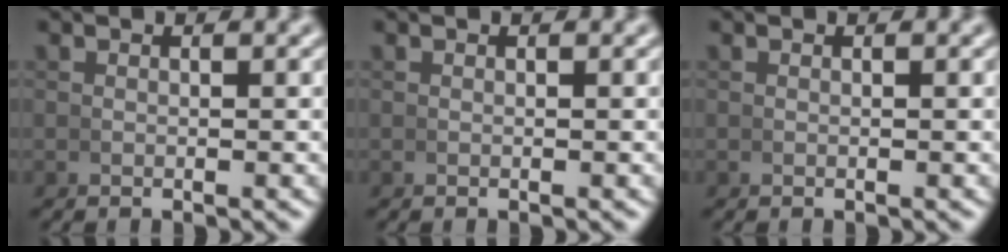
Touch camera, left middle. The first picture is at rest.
{"total": 0.0}
{"total": 0.0}